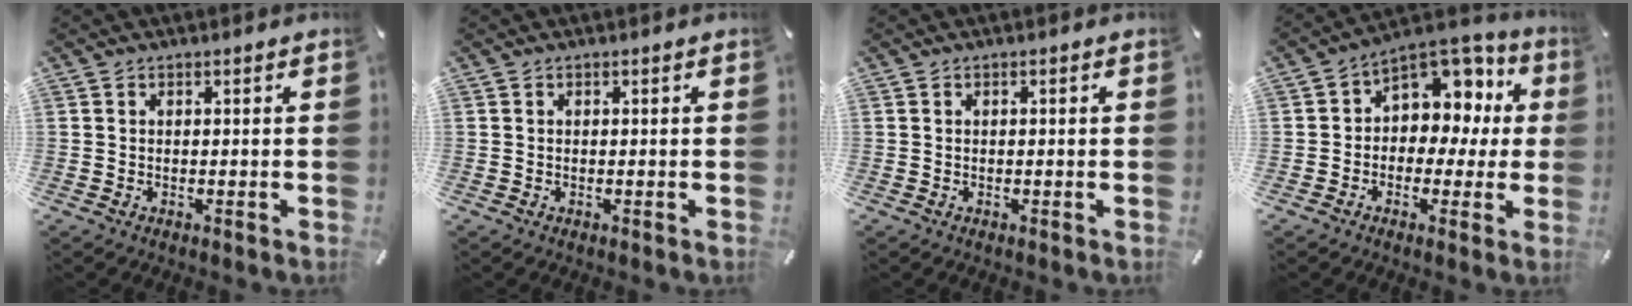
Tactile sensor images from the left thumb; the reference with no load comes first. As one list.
[{"total": 0.0}, {"total": 0.0}, {"total": 9.6, "force": [2.8, 8.0, 4.4], "torque": [-0.064, -0.028, 0.055]}]